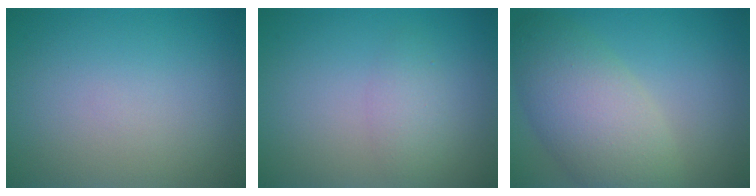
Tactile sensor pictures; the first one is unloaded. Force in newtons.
{"total": 1.8, "press": 1.8, "slide": 0.2}
{"total": 7.0, "press": 7.0, "slide": 0.3}